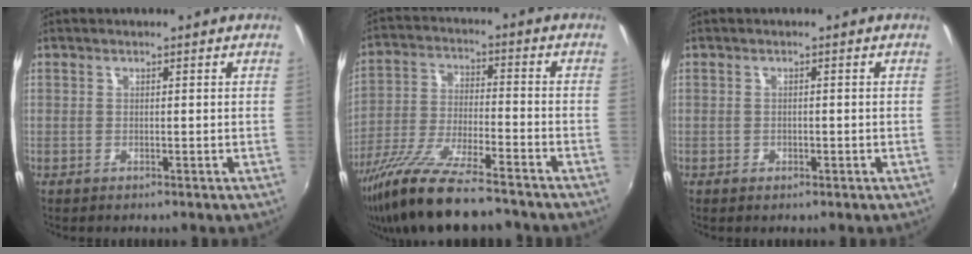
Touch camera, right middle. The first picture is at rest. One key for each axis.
{"total": 16.7, "fx": -13.2, "fy": 2.7, "fz": 9.9, "tx": -0.200, "ty": -0.042, "tz": -0.235}
{"total": 0.9, "fx": -0.5, "fy": 0.7, "fz": 0.3, "tx": -0.006, "ty": -0.004, "tz": -0.008}